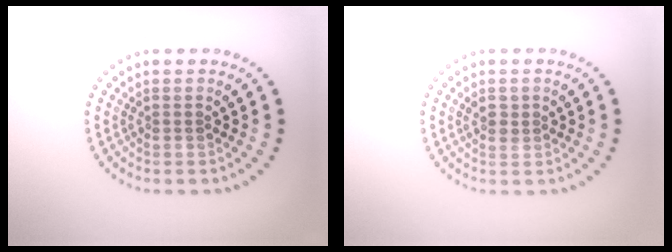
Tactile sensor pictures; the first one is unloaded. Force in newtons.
{"total": 1.5, "press": 1.3, "slide": 0.7}